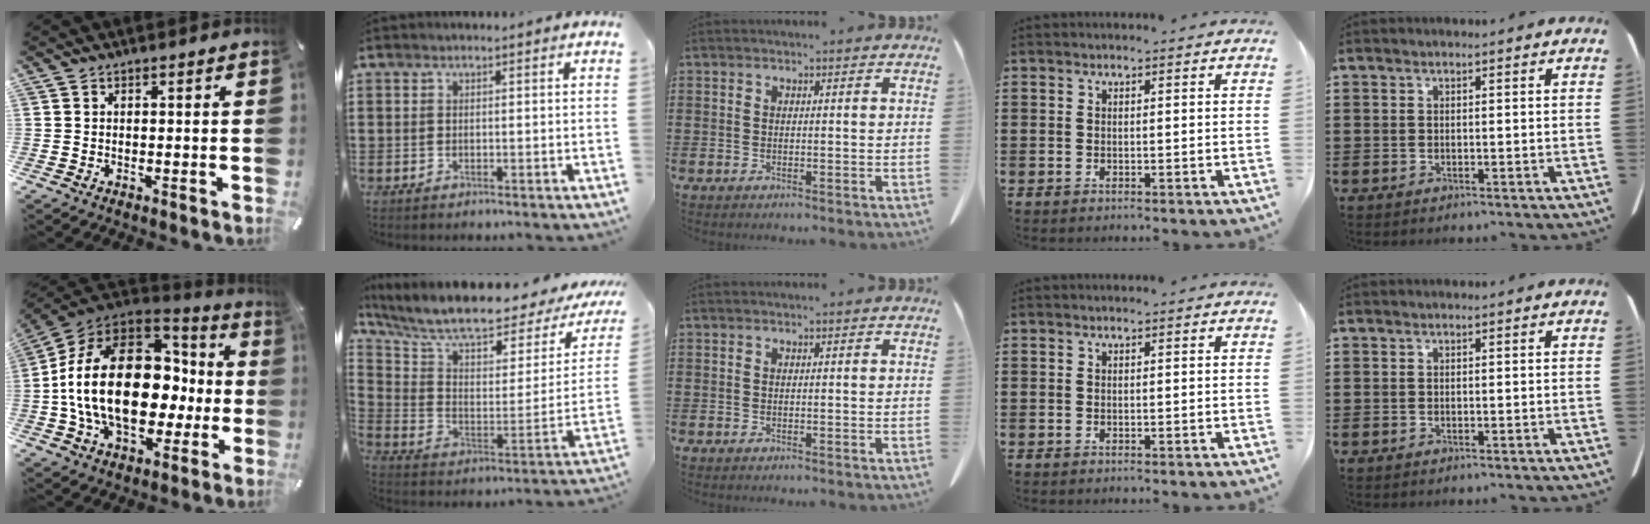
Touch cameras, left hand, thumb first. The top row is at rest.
{"thumb": {"total": 26.0, "force": [-0.3, 16.8, 19.8], "torque": [-0.394, 0.011, 0.002]}, "index": {"total": 9.2, "force": [7.2, 1.6, 5.5], "torque": [-0.137, -0.046, 0.123]}}